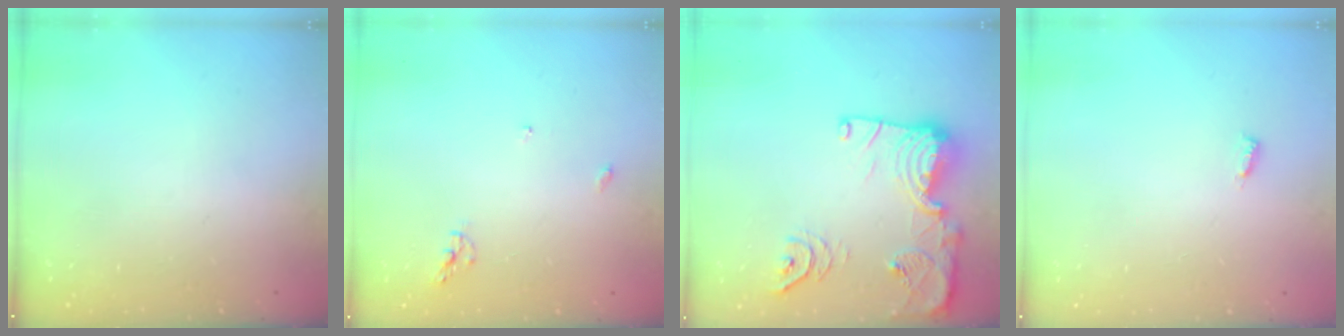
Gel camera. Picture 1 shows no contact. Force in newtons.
{"total": 5.4, "press": 5.4, "slide": 0.0}
{"total": 21.3, "press": 21.2, "slide": 1.9}
{"total": 3.1, "press": 3.1, "slide": 0.2}